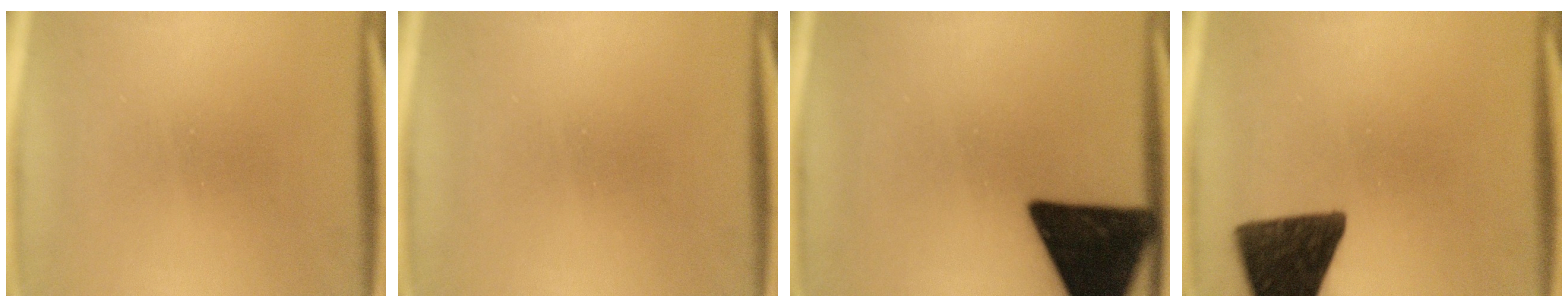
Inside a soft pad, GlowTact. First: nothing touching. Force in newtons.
{"total": 0.0}
{"total": 19.5}
{"total": 14.4}